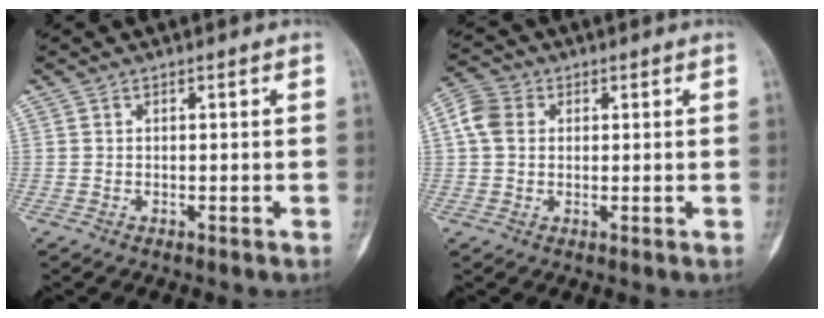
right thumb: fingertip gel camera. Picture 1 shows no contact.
{"total": 5.7, "force": [1.2, 4.5, 3.3], "torque": [-0.069, 0.014, 0.016]}